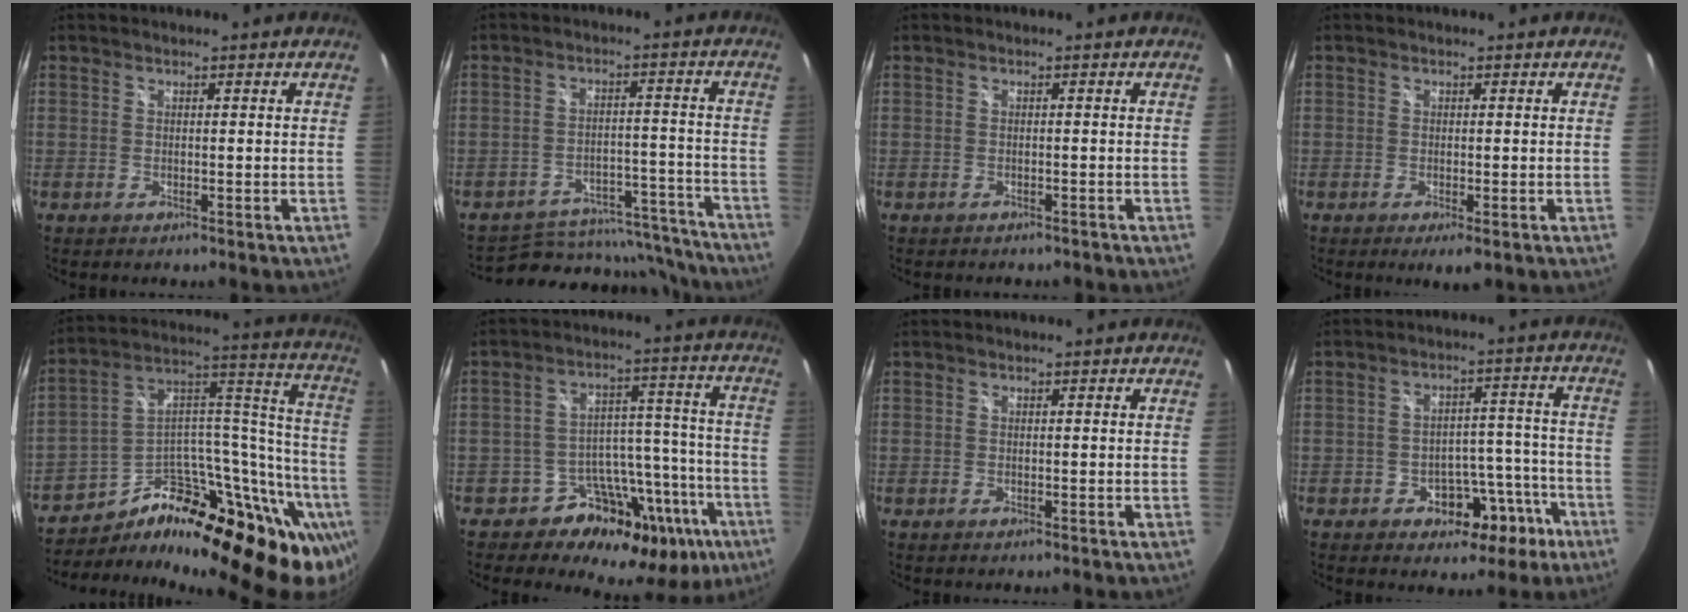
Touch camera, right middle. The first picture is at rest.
{"total": 15.3, "force": [-13.5, 6.1, 3.6], "torque": [-0.069, 0.027, -0.165]}
{"total": 2.2, "force": [-1.9, 0.9, 0.7], "torque": [-0.014, -0.010, -0.024]}
{"total": 1.8, "force": [-0.8, 0.5, 1.6], "torque": [-0.030, -0.011, -0.012]}
{"total": 33.7, "force": [-20.8, 16.2, 20.9], "torque": [-0.288, 0.047, -0.307]}
{"total": 18.6, "force": [-11.3, 11.8, 8.7], "torque": [-0.122, 0.034, -0.152]}
{"total": 0.0}
{"total": 8.9, "force": [-5.1, 5.8, 4.3], "torque": [-0.059, 0.035, -0.052]}